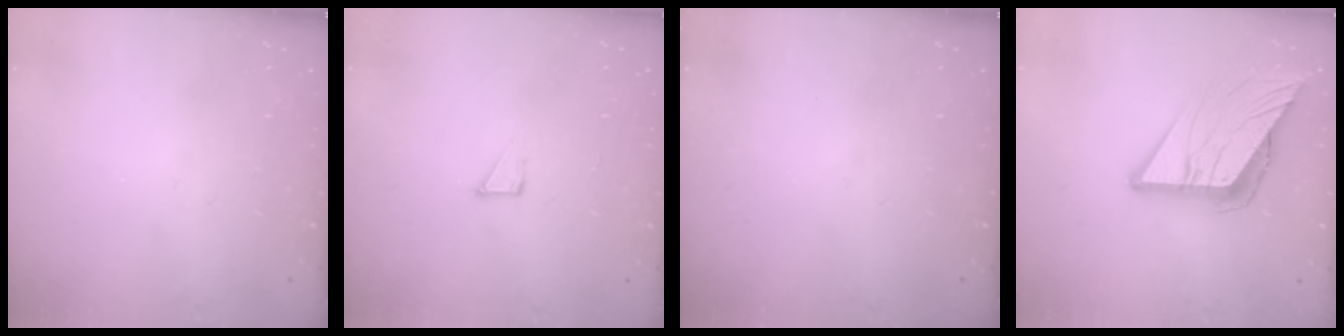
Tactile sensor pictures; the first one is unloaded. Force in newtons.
{"total": 2.1, "press": 2.1, "slide": 0.1}
{"total": 0.0}
{"total": 13.7, "press": 13.6, "slide": 1.6}